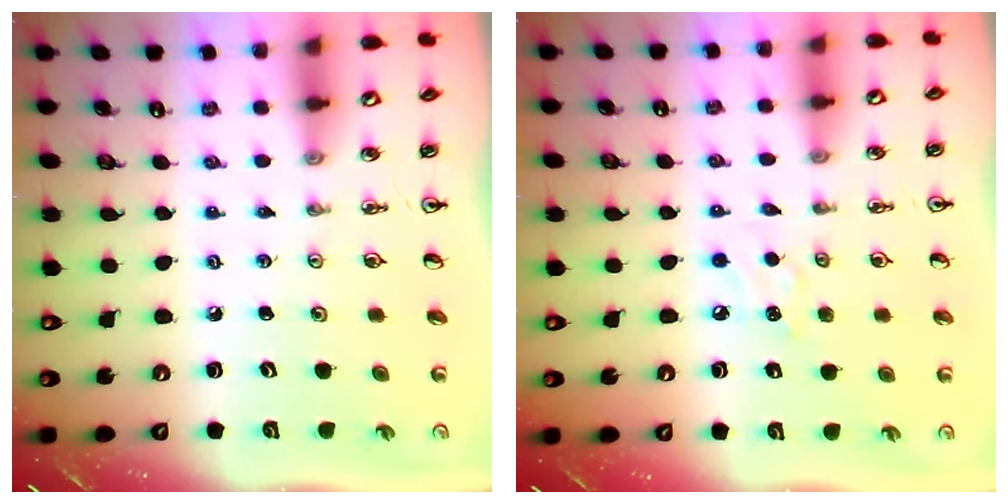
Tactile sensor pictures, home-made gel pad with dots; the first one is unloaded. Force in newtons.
{"total": 5.6, "press": 5.5, "slide": 0.8}